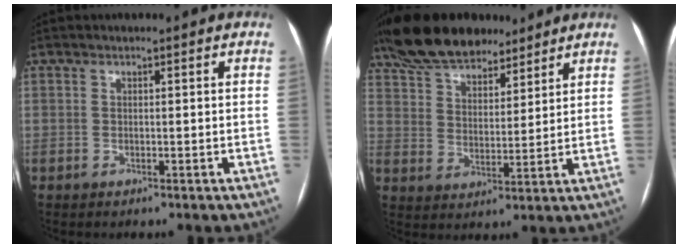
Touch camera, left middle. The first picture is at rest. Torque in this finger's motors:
{"motor_torque": [1.01, -1.13, 0.13, 0.04]}